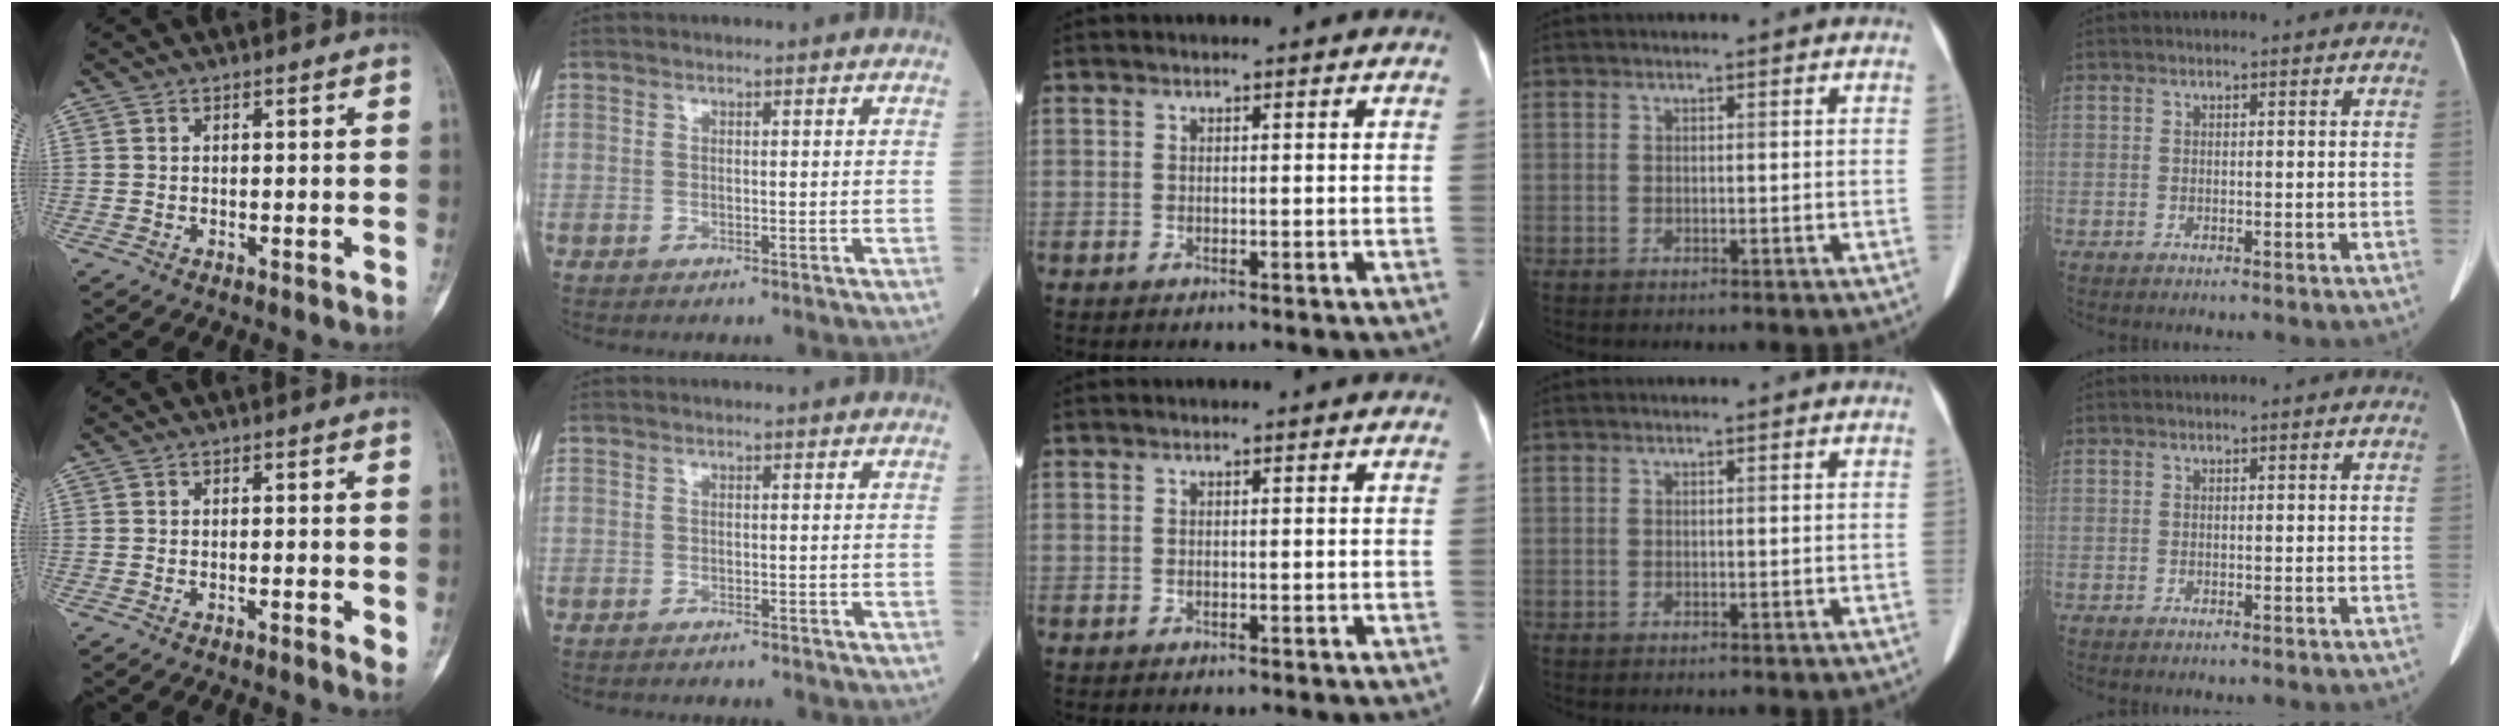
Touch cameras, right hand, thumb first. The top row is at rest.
{"thumb": {"total": 2.2, "force": [-0.6, 0.4, 2.1], "torque": [-0.035, -0.003, -0.010]}, "index": {"total": 2.2, "force": [-2.0, 0.6, 0.5], "torque": [-0.012, -0.003, -0.024]}}